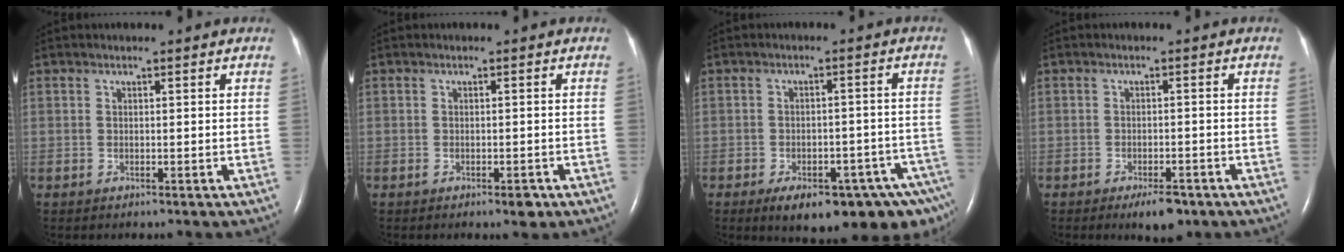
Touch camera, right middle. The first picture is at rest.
{"total": 1.8, "force": [-1.1, 0.6, 1.3], "torque": [-0.018, 0.000, -0.012]}
{"total": 16.8, "force": [-11.4, 5.8, 10.8], "torque": [-0.093, 0.019, -0.140]}
{"total": 4.1, "force": [-2.7, 1.3, 2.7], "torque": [-0.044, -0.002, -0.037]}